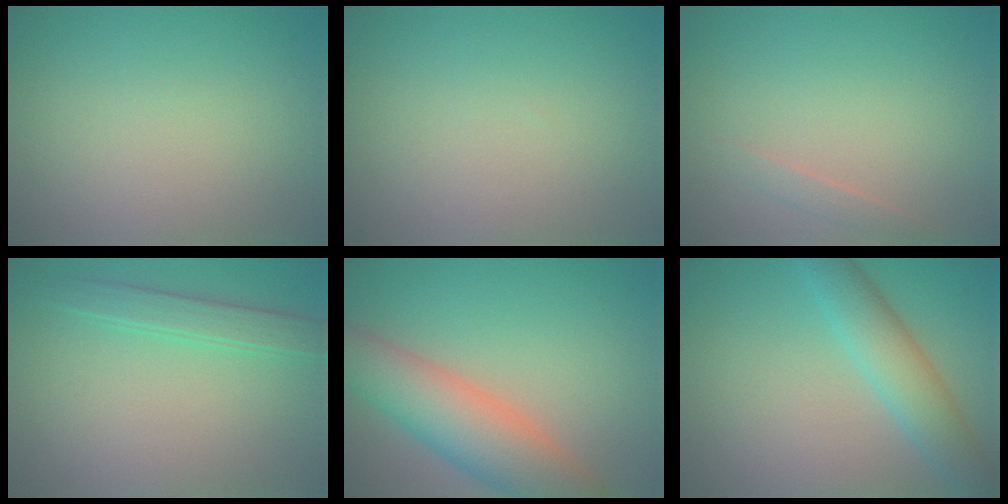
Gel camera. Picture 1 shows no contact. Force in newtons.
{"total": 0.0}
{"total": 0.8, "press": 0.8, "slide": 0.0}
{"total": 2.3, "press": 2.3, "slide": 0.1}
{"total": 7.3, "press": 7.3, "slide": 0.3}
{"total": 4.9, "press": 4.9, "slide": 0.1}